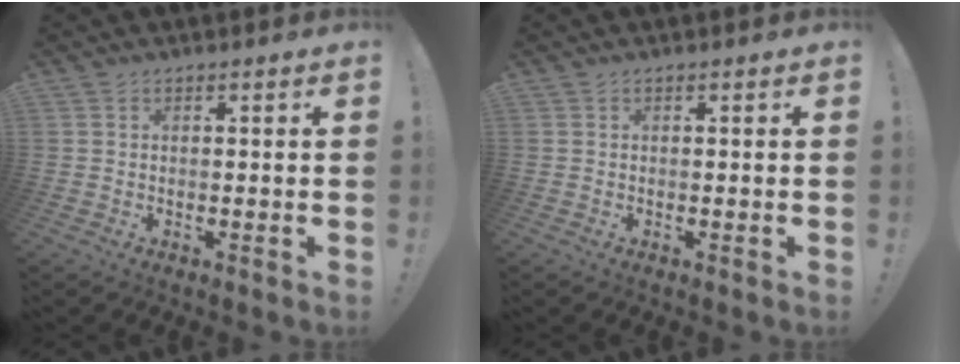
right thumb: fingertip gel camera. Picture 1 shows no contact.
{"total": 0.0}